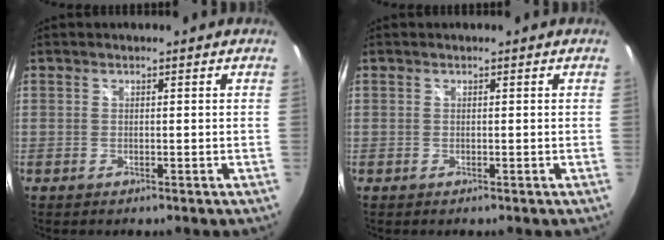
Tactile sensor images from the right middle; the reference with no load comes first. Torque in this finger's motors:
{"motor_torque": [-0.03, 0.03, 0.00, 0.00]}